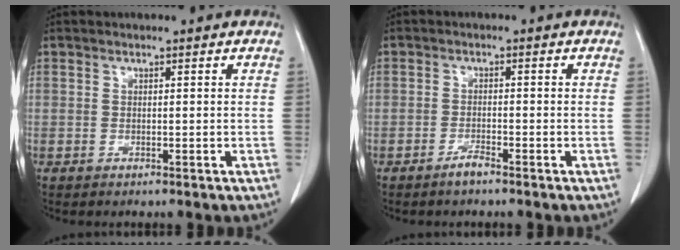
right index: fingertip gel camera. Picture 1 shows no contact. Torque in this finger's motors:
{"motor_torque": [-0.27, -0.02, -0.34, -0.15]}